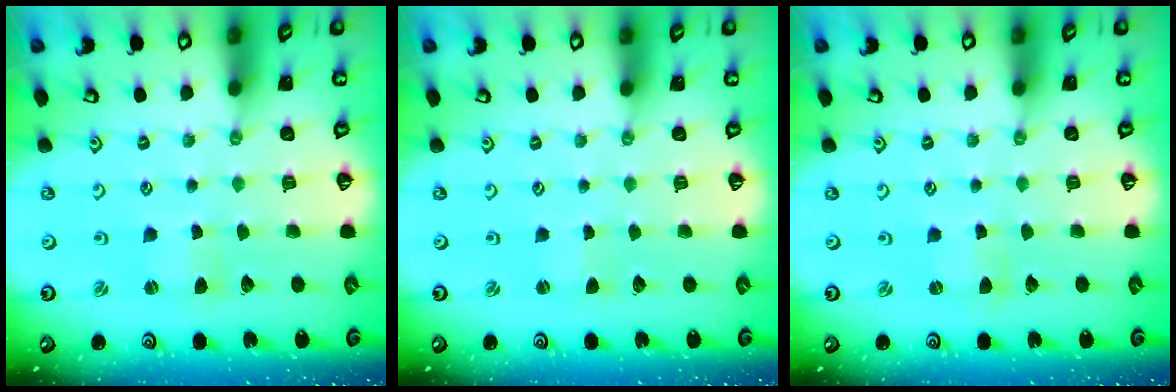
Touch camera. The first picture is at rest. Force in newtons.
{"total": 0.0}
{"total": 0.7, "press": 0.6, "slide": 0.3}